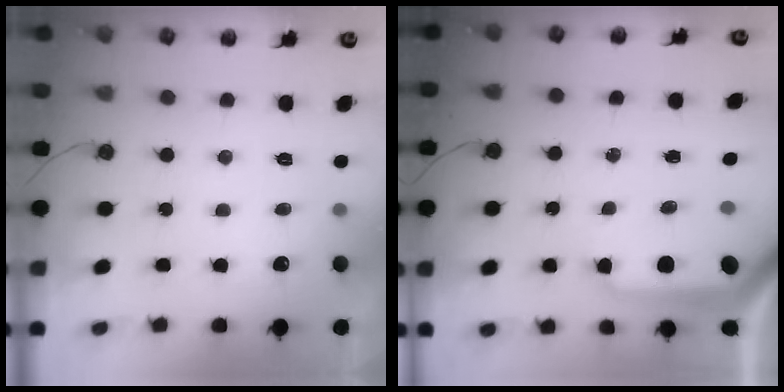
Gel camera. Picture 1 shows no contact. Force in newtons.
{"total": 10.5, "press": 10.4, "slide": 1.1}